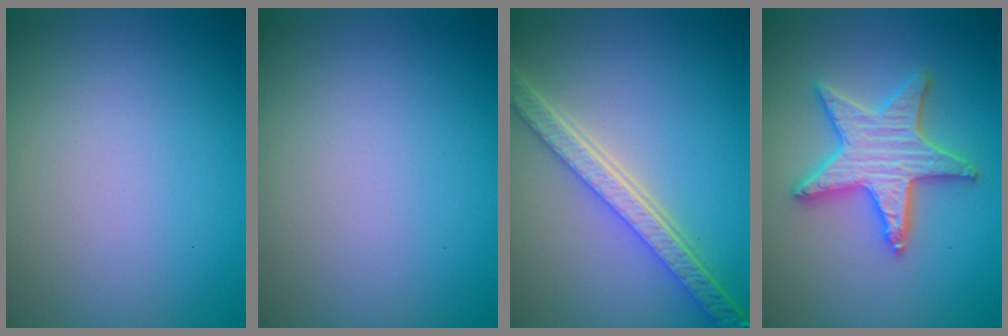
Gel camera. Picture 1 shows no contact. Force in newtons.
{"total": 0.0}
{"total": 5.2, "press": 4.1, "slide": 3.3}
{"total": 5.1, "press": 5.0, "slide": 0.9}